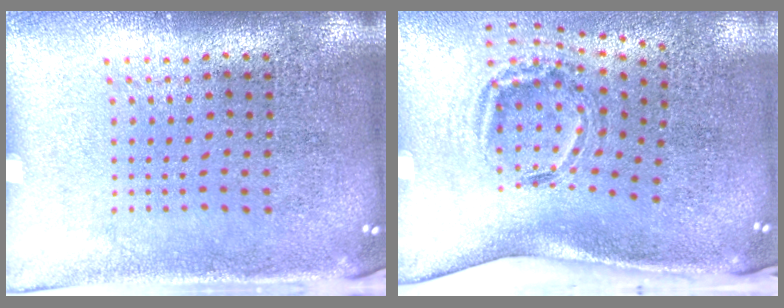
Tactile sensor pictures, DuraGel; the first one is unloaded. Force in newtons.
{"total": 1.9, "press": 1.2, "slide": 1.5}